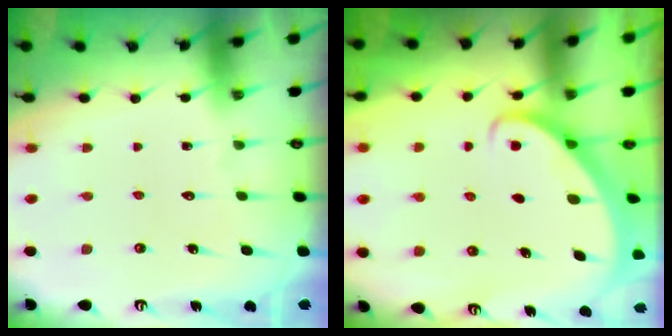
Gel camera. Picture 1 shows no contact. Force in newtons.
{"total": 2.7, "press": 2.7, "slide": 0.2}